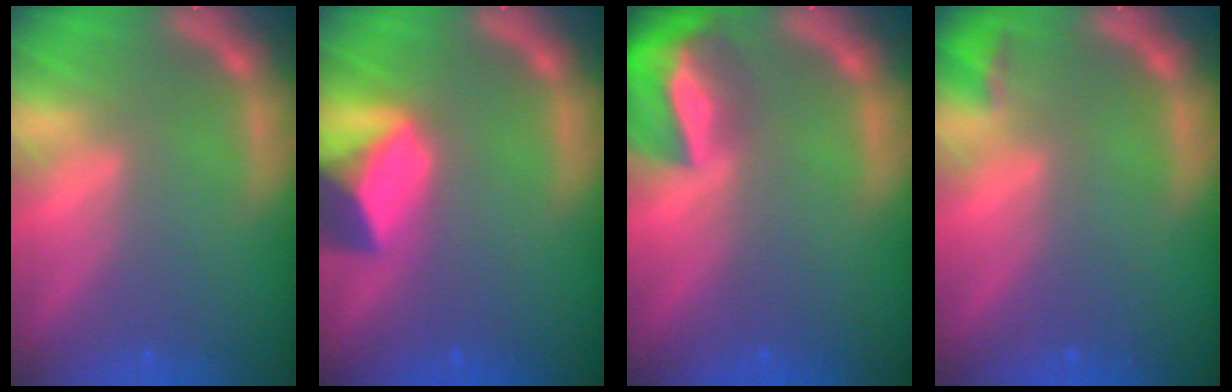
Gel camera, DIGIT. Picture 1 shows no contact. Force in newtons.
{"total": 6.4}
{"total": 8.5}
{"total": 1.4}